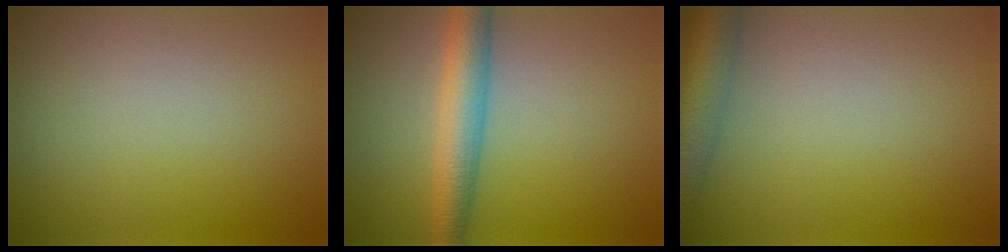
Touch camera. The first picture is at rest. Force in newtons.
{"total": 4.4, "press": 4.4, "slide": 0.1}
{"total": 5.5, "press": 5.5, "slide": 0.3}